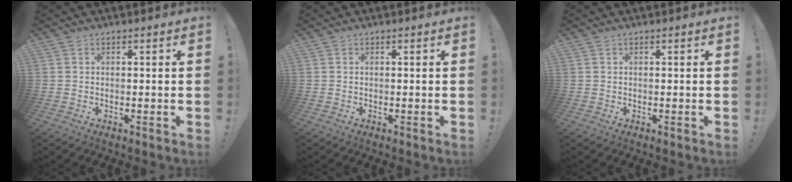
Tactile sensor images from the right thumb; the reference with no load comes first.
{"total": 0.0}
{"total": 0.0}